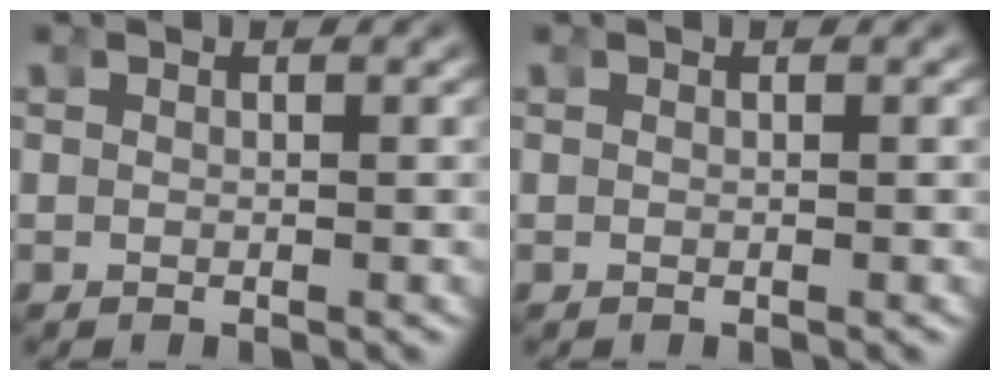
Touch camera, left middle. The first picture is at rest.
{"total": 0.0}